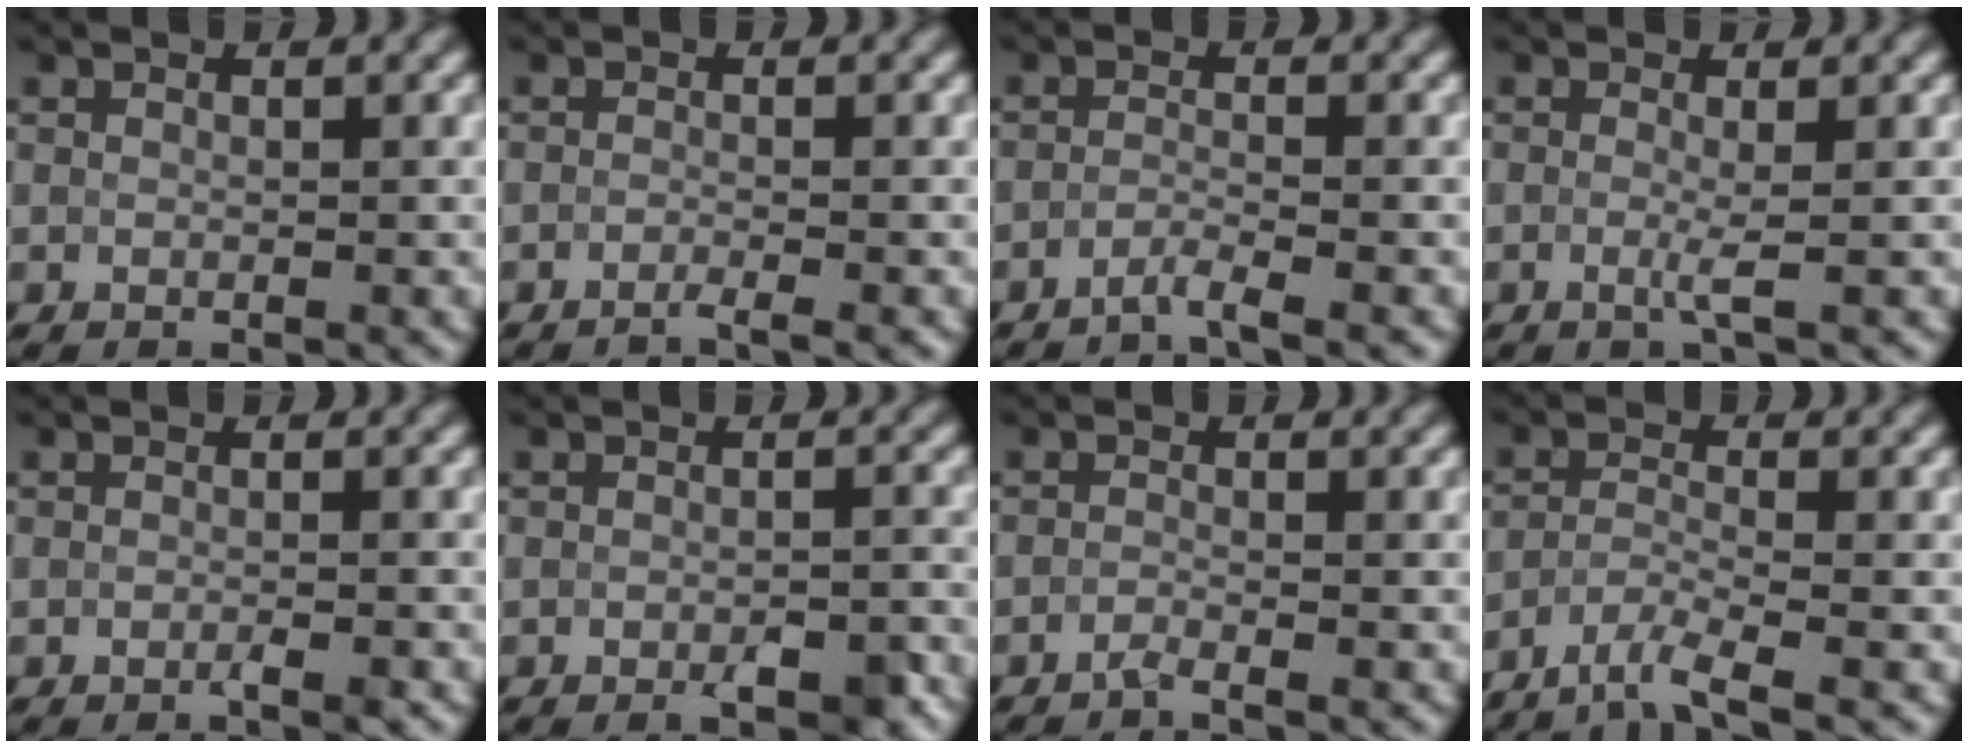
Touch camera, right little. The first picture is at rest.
{"total": 1.6, "force": [-1.6, -0.1, 0.2], "torque": [0.007, -0.005, -0.035]}
{"total": 2.0, "force": [-1.9, -0.3, 0.2], "torque": [-0.001, 0.000, -0.045]}
{"total": 1.1, "force": [-0.7, -0.1, 0.8], "torque": [-0.022, -0.007, -0.012]}
{"total": 1.3, "force": [-1.2, -0.1, 0.4], "torque": [-0.004, -0.002, -0.020]}
{"total": 2.9, "force": [-2.3, 0.5, 1.7], "torque": [-0.033, -0.008, -0.031]}
{"total": 1.5, "force": [-1.5, -0.3, -0.2], "torque": [0.004, -0.003, -0.031]}
{"total": 3.3, "force": [-3.1, 0.0, 1.1], "torque": [-0.026, -0.005, -0.067]}